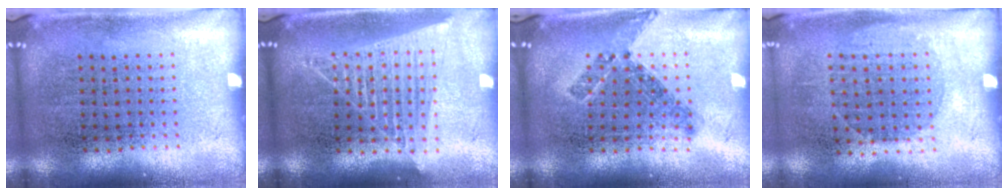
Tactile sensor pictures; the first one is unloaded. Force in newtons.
{"total": 1.5, "press": 1.4, "slide": 0.5}
{"total": 0.7, "press": 0.6, "slide": 0.3}
{"total": 1.0, "press": 0.9, "slide": 0.4}